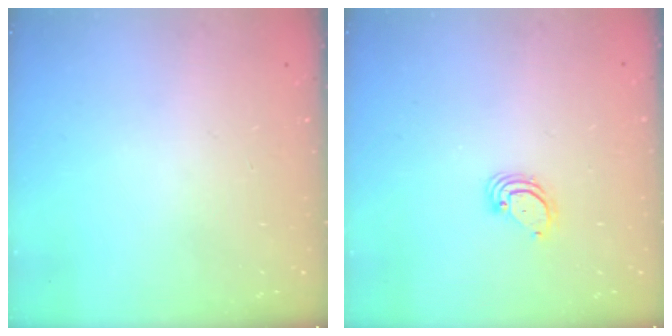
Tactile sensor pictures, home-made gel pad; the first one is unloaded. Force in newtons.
{"total": 3.9, "press": 3.9, "slide": 0.2}